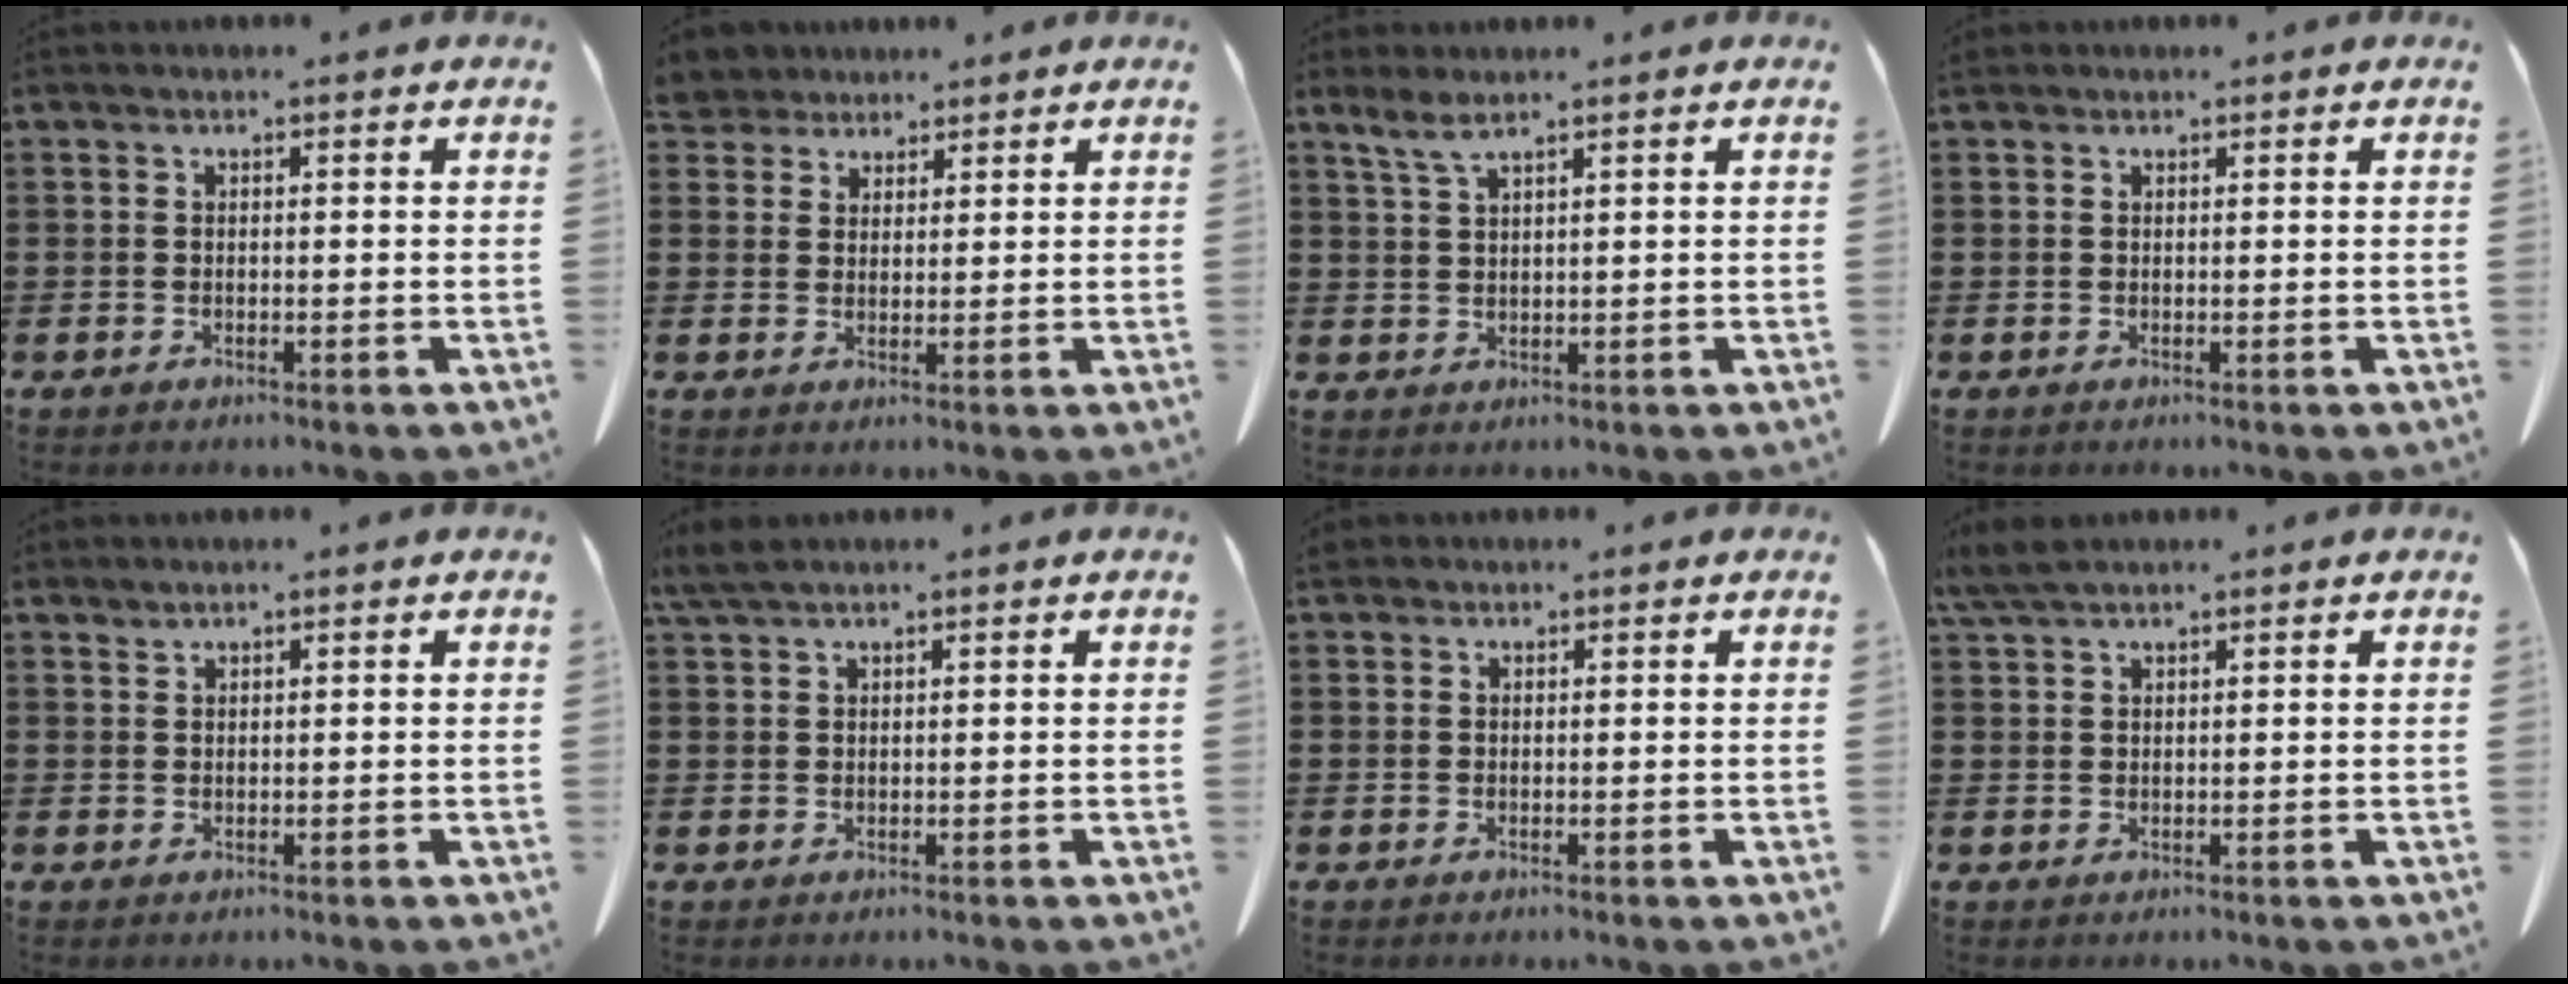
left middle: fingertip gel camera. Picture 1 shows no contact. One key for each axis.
{"total": 3.6, "fx": 3.3, "fy": 1.6, "fz": 0.1, "tx": -0.017, "ty": -0.002, "tz": 0.062}
{"total": 2.7, "fx": 2.0, "fy": 0.4, "fz": 1.8, "tx": -0.040, "ty": 0.002, "tz": 0.036}
{"total": 0.5, "fx": 0.4, "fy": 0.3, "fz": 0.1, "tx": -0.004, "ty": 0.003, "tz": 0.009}
{"total": 1.0, "fx": 1.0, "fy": 0.0, "fz": 0.0, "tx": -0.003, "ty": -0.002, "tz": 0.020}
{"total": 2.6, "fx": 2.1, "fy": 0.5, "fz": 1.6, "tx": -0.036, "ty": 0.004, "tz": 0.040}
{"total": 0.9, "fx": 0.8, "fy": 0.4, "fz": 0.2, "tx": -0.008, "ty": 0.004, "tz": 0.016}
{"total": 3.2, "fx": 2.6, "fy": 0.6, "fz": 1.8, "tx": -0.042, "ty": 0.004, "tz": 0.049}